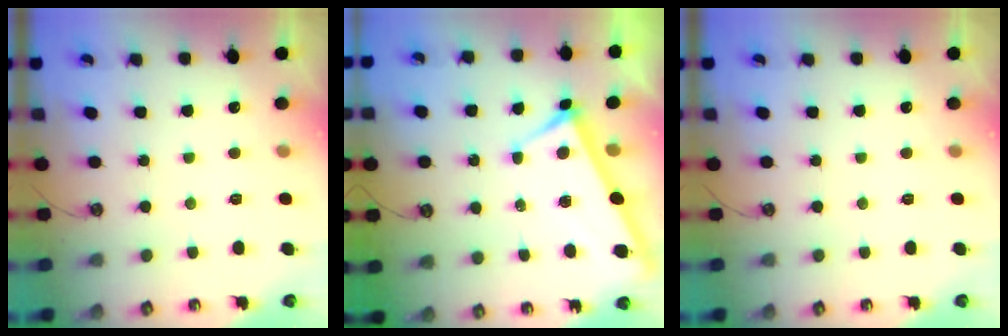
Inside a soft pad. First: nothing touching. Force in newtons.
{"total": 3.8, "press": 3.7, "slide": 0.4}
{"total": 0.0}